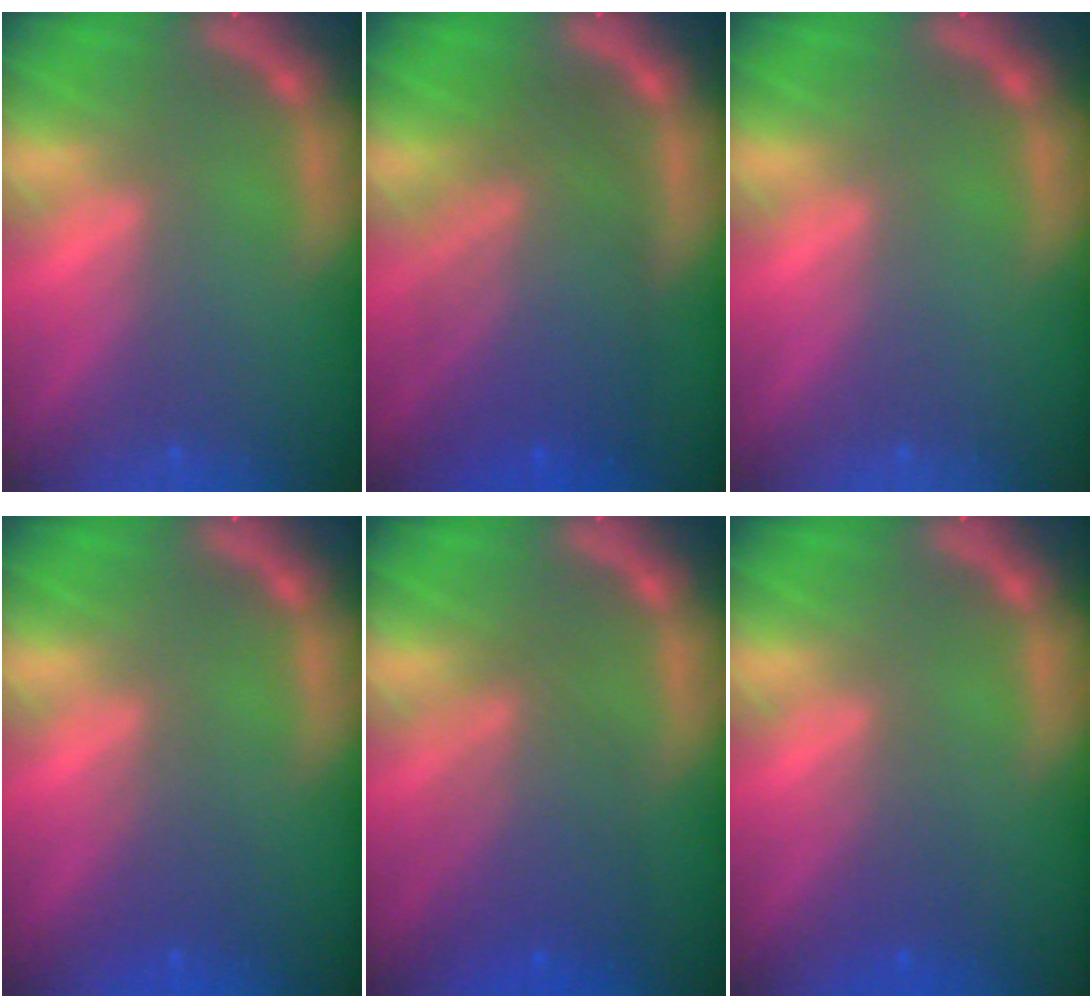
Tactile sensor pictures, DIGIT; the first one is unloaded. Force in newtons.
{"total": 9.0}
{"total": 0.0}
{"total": 2.0}
{"total": 5.6}
{"total": 2.0}